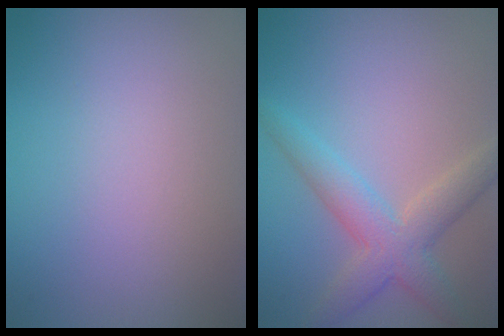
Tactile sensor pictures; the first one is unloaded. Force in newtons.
{"total": 3.5, "press": 3.5, "slide": 0.2}